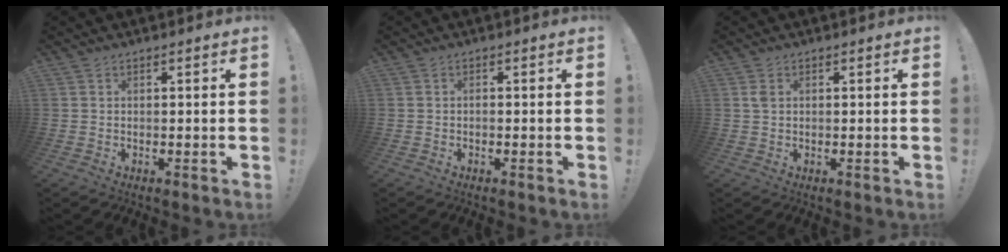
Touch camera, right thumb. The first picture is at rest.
{"total": 0.6, "force": [-0.5, 0.3, 0.3], "torque": [-0.014, 0.003, -0.008]}
{"total": 1.4, "force": [0.6, 1.0, 0.8], "torque": [-0.019, 0.003, 0.011]}